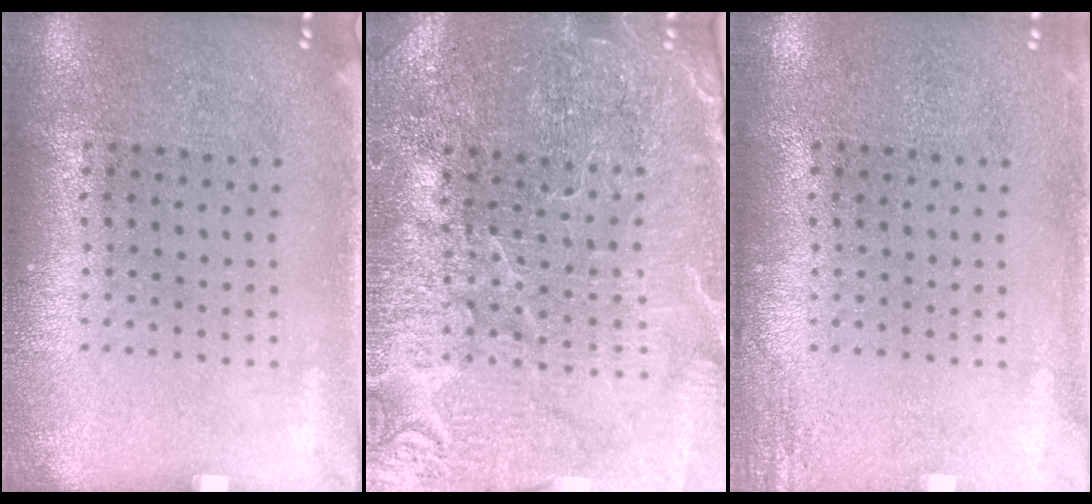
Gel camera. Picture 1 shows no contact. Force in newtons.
{"total": 4.2, "press": 4.0, "slide": 1.2}
{"total": 1.4, "press": 1.4, "slide": 0.2}